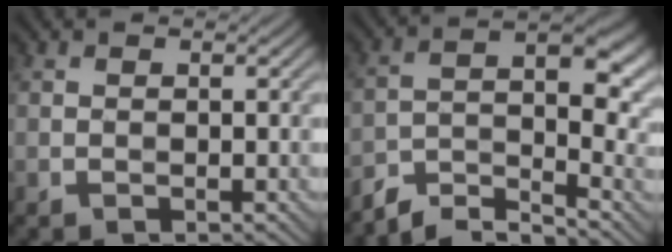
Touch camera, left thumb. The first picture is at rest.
{"total": 7.6, "force": [-5.1, 2.5, 5.0], "torque": [-0.072, -0.006, -0.105]}